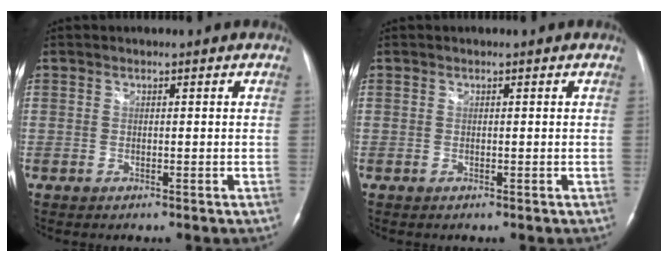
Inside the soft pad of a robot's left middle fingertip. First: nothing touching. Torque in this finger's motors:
{"motor_torque": [-0.02, -0.02, 0.07, 0.00]}